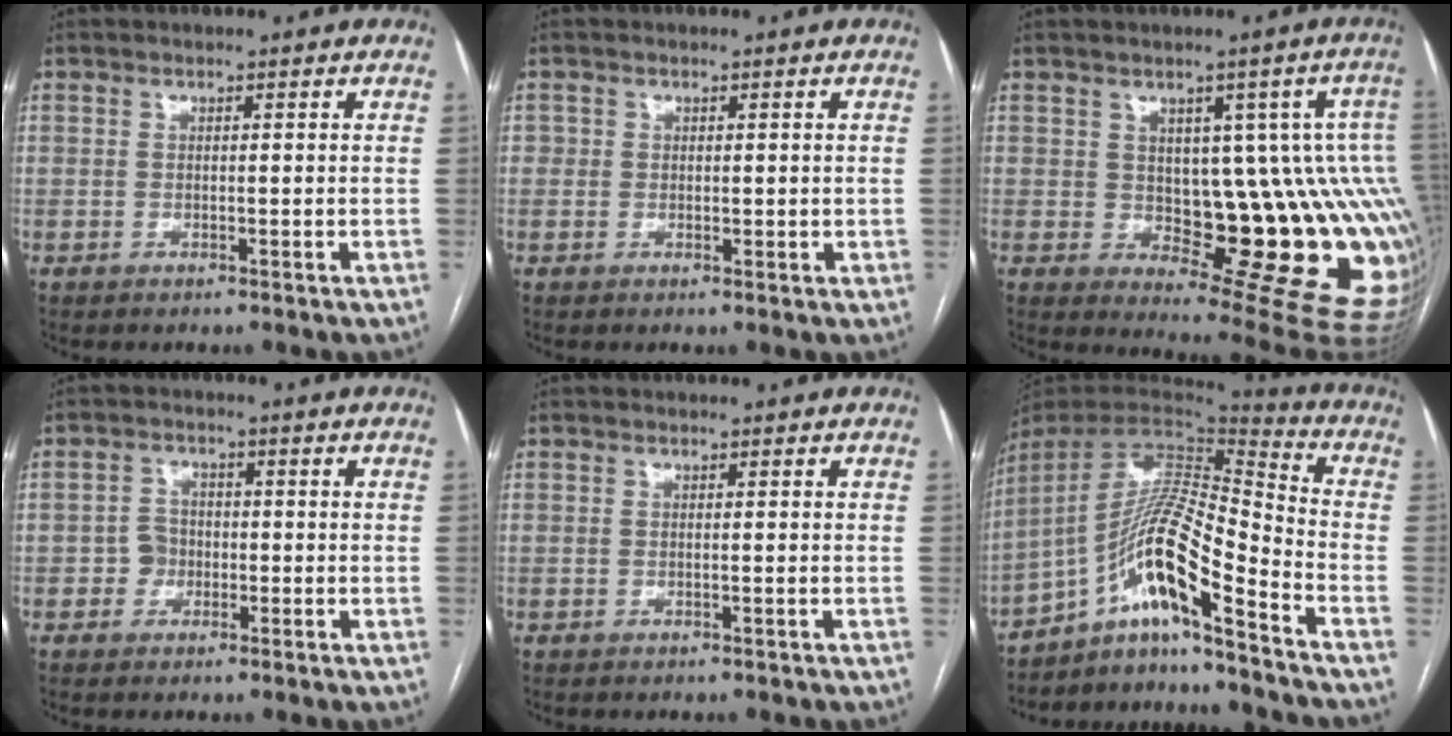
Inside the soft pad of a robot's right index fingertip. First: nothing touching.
{"total": 1.9, "force": [0.4, 1.7, 0.7], "torque": [-0.003, -0.001, 0.006]}
{"total": 15.2, "force": [-0.6, 5.2, 14.2], "torque": [-0.113, 0.012, 0.005]}
{"total": 3.0, "force": [-1.0, 2.6, 0.9], "torque": [-0.010, 0.012, -0.020]}
{"total": 0.0}
{"total": 15.3, "force": [-10.0, 0.0, 11.7], "torque": [-0.212, 0.020, -0.177]}